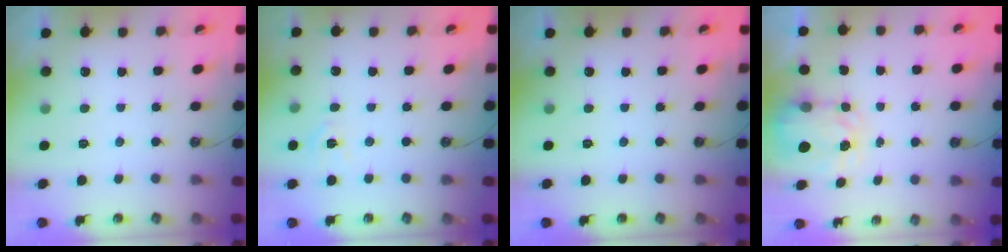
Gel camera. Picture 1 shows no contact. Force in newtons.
{"total": 5.3, "press": 5.2, "slide": 0.5}
{"total": 0.0}
{"total": 3.7, "press": 3.7, "slide": 0.5}